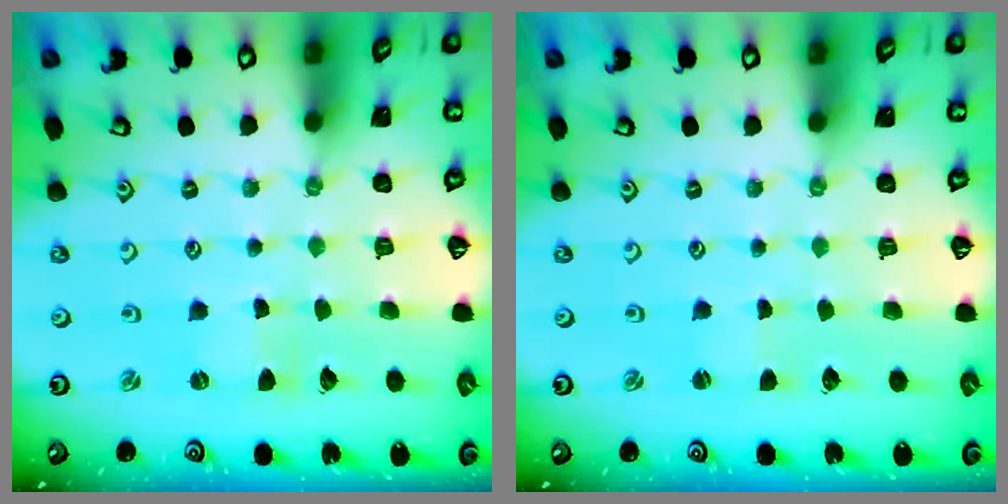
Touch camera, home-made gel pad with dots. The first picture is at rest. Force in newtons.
{"total": 0.0}